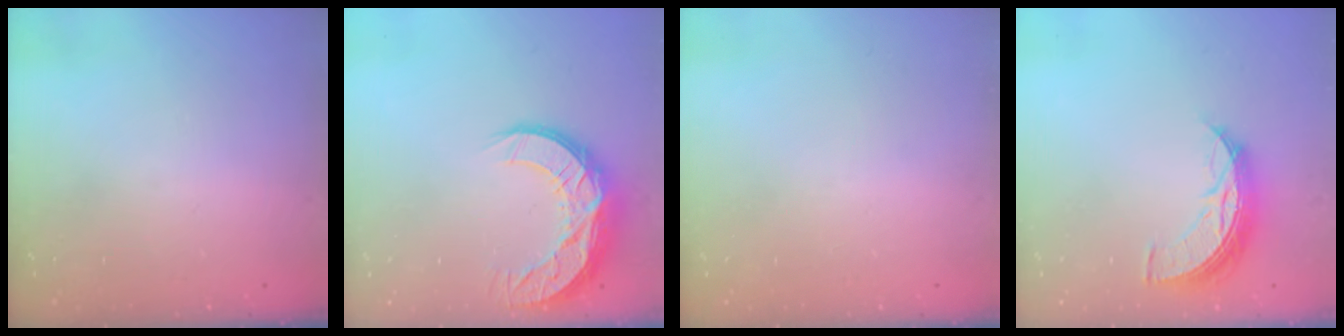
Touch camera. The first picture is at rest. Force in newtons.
{"total": 12.6, "press": 12.6, "slide": 0.7}
{"total": 0.0}
{"total": 10.1, "press": 10.1, "slide": 0.6}